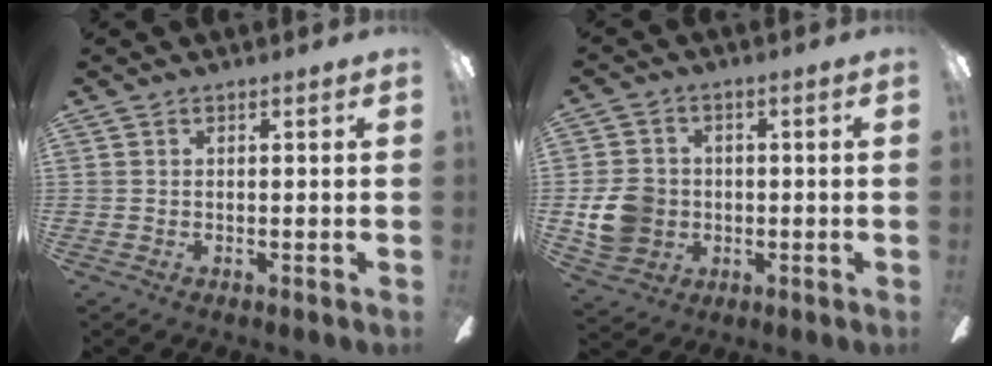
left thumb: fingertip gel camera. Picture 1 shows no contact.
{"total": 9.3, "force": [-1.0, 8.2, 4.2], "torque": [-0.099, 0.017, -0.016]}